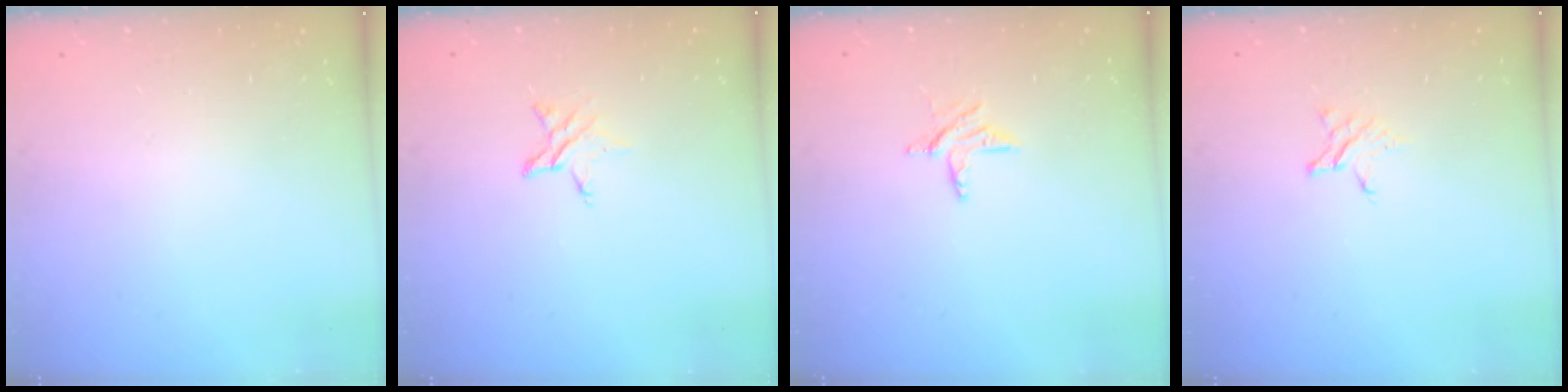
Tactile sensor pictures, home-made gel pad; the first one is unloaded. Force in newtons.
{"total": 3.9, "press": 3.9, "slide": 0.4}
{"total": 6.0, "press": 6.0, "slide": 0.4}
{"total": 2.8, "press": 2.8, "slide": 0.3}